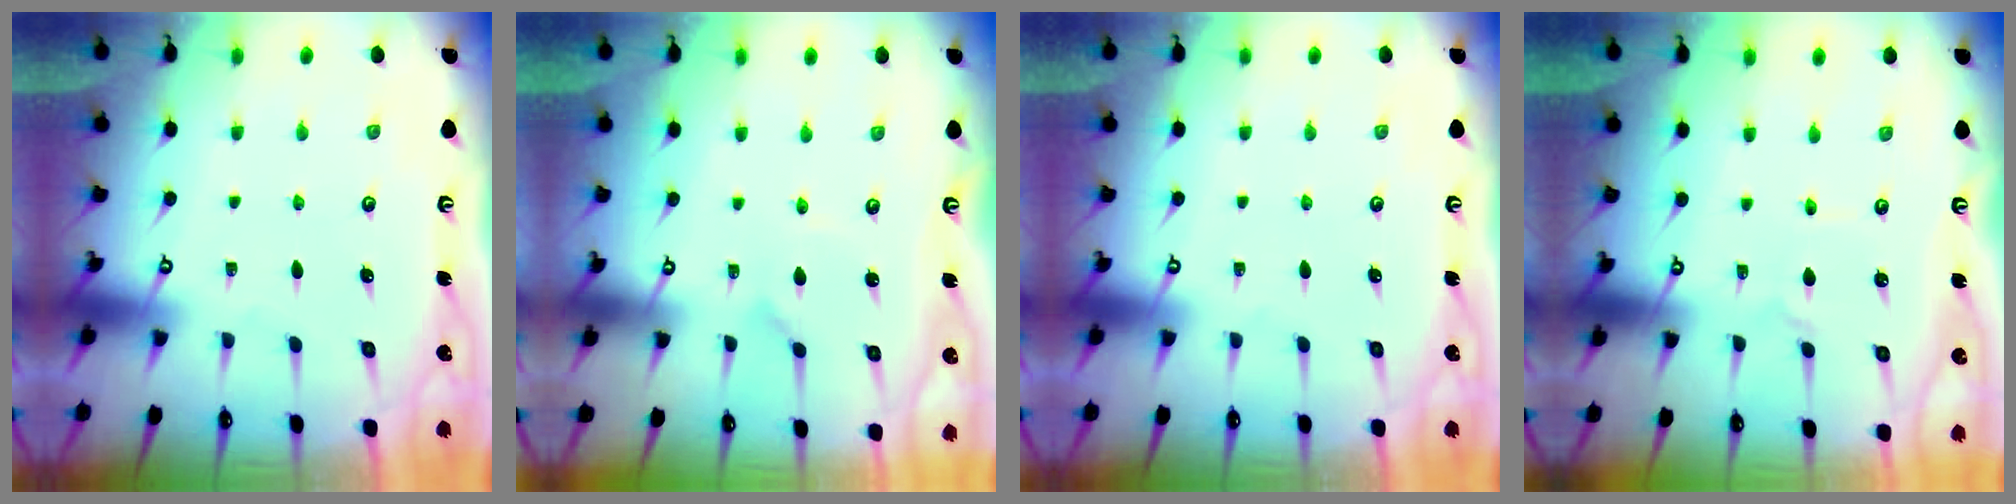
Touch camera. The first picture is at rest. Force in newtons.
{"total": 2.9, "press": 2.8, "slide": 0.3}
{"total": 0.0}
{"total": 1.1, "press": 1.1, "slide": 0.1}